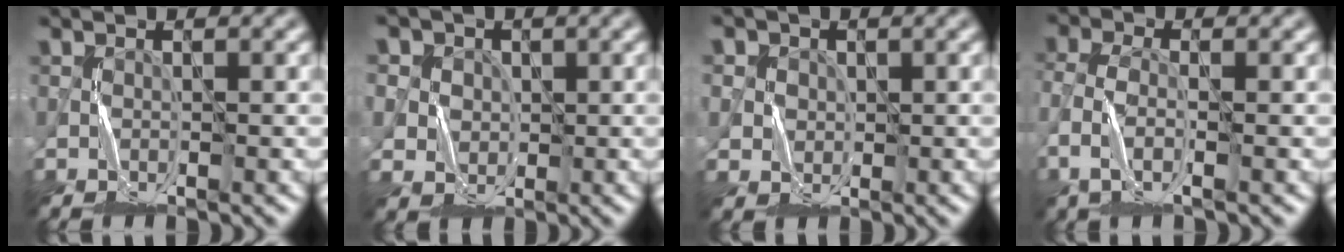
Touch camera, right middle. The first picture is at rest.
{"total": 5.3, "force": [2.0, 4.6, 1.6], "torque": [-0.037, 0.010, 0.029]}
{"total": 3.2, "force": [1.1, 3.0, 0.7], "torque": [-0.030, 0.003, 0.022]}
{"total": 3.2, "force": [-1.6, 1.5, 2.4], "torque": [-0.071, -0.003, -0.037]}